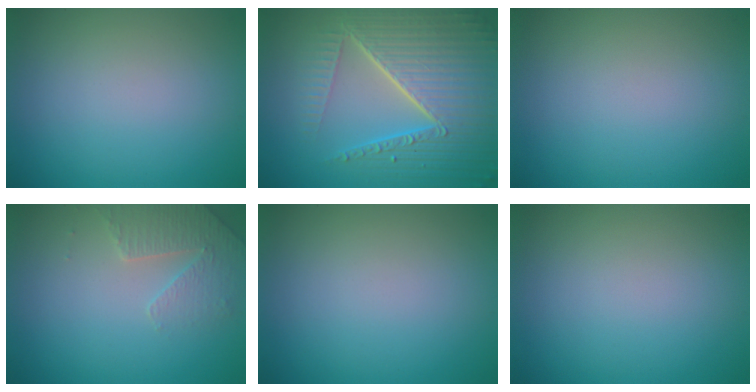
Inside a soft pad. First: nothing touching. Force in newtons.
{"total": 9.3, "press": 6.1, "slide": 6.9}
{"total": 0.0}
{"total": 2.8, "press": 2.7, "slide": 0.7}
{"total": 0.0}
{"total": 0.0}